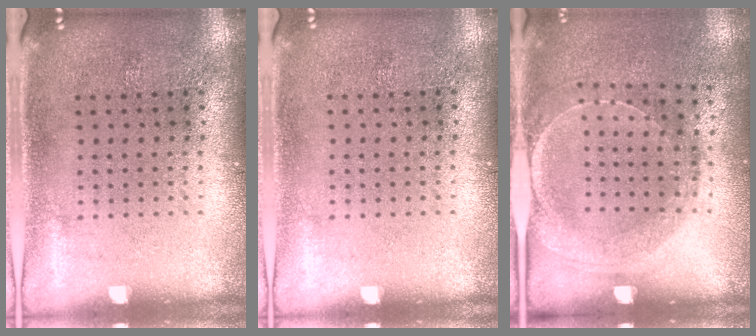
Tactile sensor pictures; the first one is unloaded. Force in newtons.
{"total": 0.0}
{"total": 1.6, "press": 1.5, "slide": 0.4}